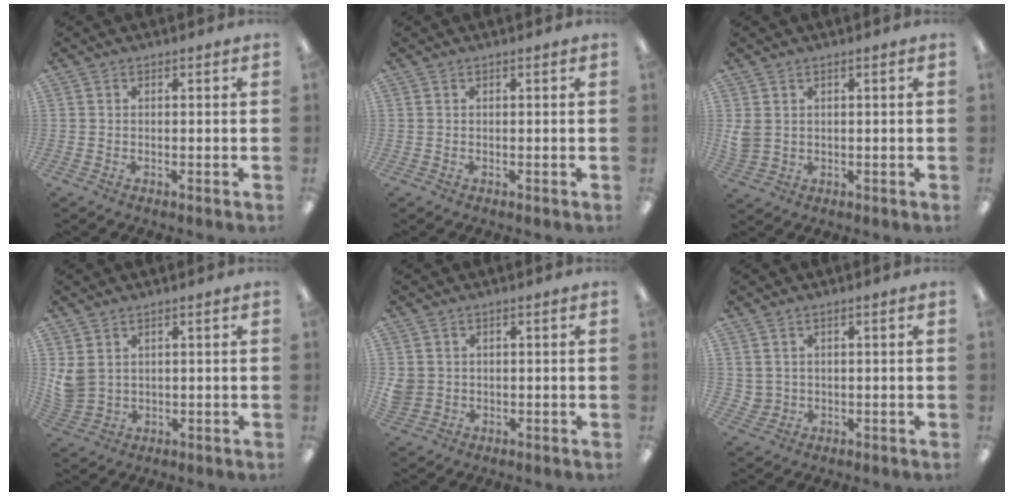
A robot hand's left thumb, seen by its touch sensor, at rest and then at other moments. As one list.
[{"total": 0.0}, {"total": 3.0, "force": [1.2, 2.5, 1.3], "torque": [-0.020, -0.001, 0.023]}, {"total": 4.4, "force": [2.6, 3.0, 1.9], "torque": [-0.044, -0.006, 0.053]}, {"total": 3.0, "force": [0.8, 2.8, 0.5], "torque": [-0.014, 0.004, 0.018]}, {"total": 2.4, "force": [1.4, 1.9, 0.3], "torque": [-0.011, 0.001, 0.027]}]